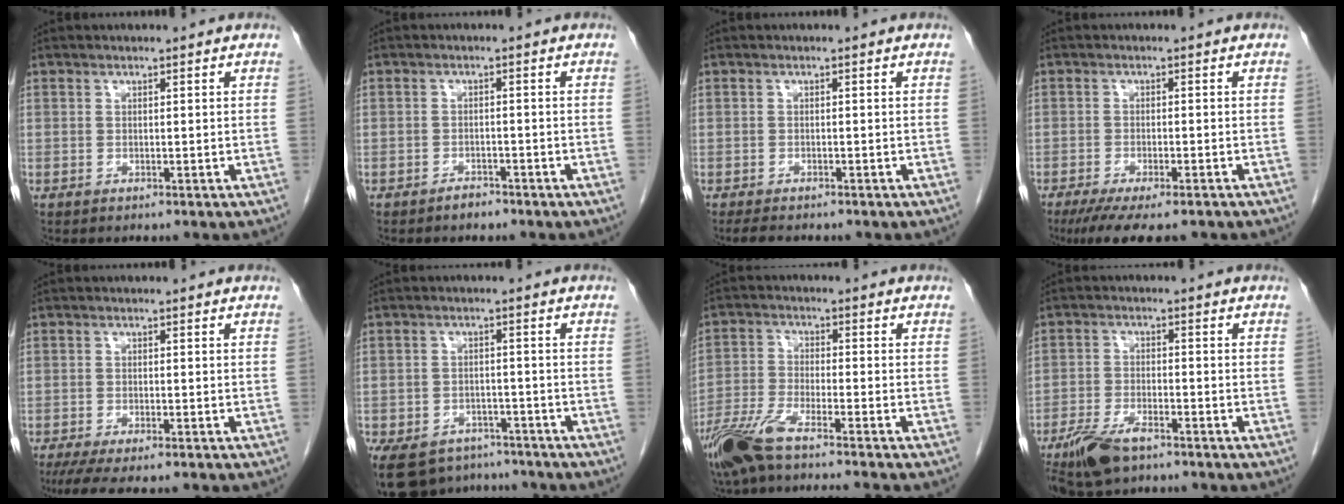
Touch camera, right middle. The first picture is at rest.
{"total": 1.5, "force": [-1.3, 0.5, 0.4], "torque": [-0.013, -0.001, -0.018]}
{"total": 3.4, "force": [-2.8, 0.9, 1.6], "torque": [-0.025, -0.008, -0.037]}
{"total": 9.7, "force": [-7.5, 2.0, 5.7], "torque": [-0.081, -0.016, -0.113]}
{"total": 8.1, "force": [-6.5, 1.3, 4.5], "torque": [-0.065, -0.014, -0.100]}
{"total": 13.5, "force": [-10.4, 7.3, 4.6], "torque": [-0.107, 0.000, -0.140]}
{"total": 10.6, "force": [-8.5, -0.2, 6.3], "torque": [-0.119, -0.030, -0.153]}
{"total": 7.5, "force": [-5.4, 2.4, 4.6], "torque": [-0.095, -0.012, -0.099]}